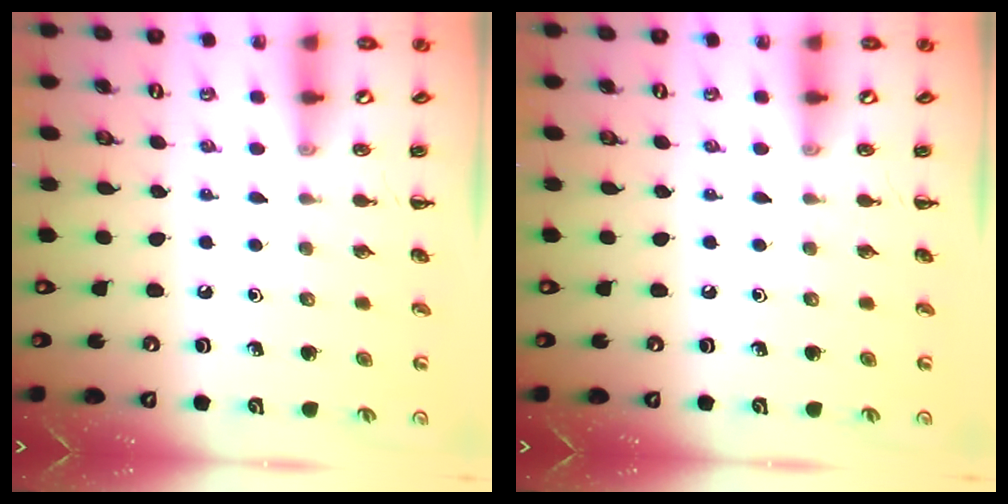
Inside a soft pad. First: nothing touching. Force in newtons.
{"total": 0.0}